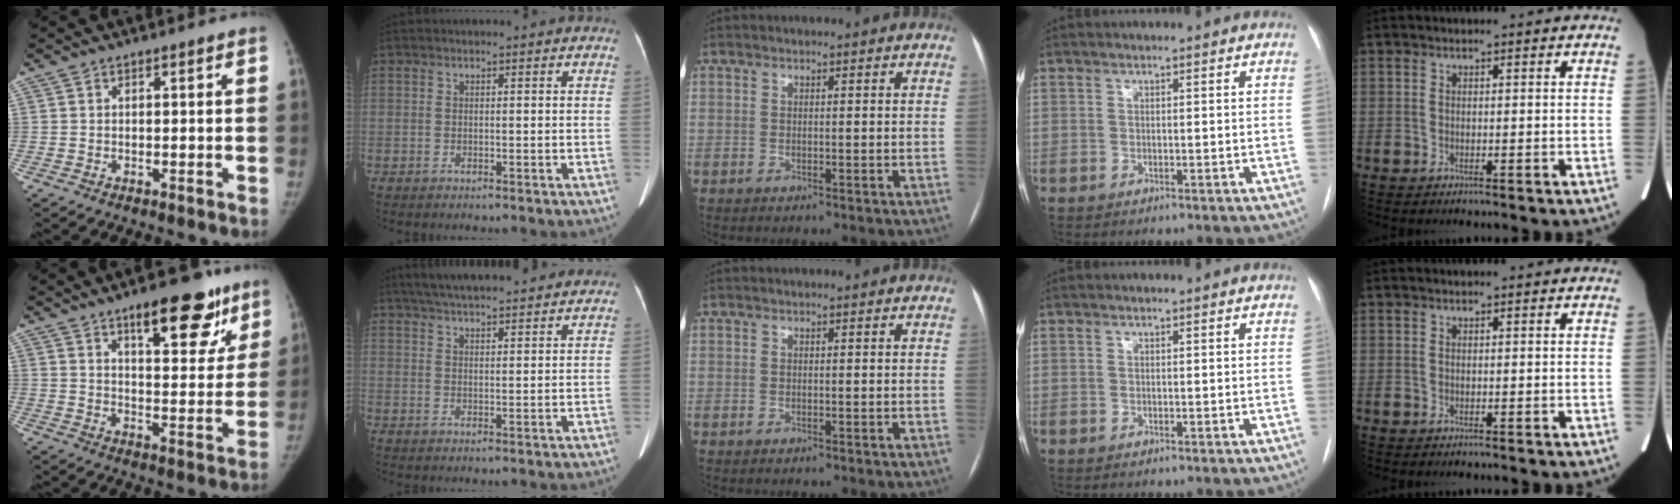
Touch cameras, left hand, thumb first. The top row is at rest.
{"thumb": {"total": 15.3, "force": [9.4, 5.8, 10.6], "torque": [-0.094, -0.042, 0.134]}, "index": {"total": 13.4, "force": [12.0, 1.6, 5.8], "torque": [-0.093, 0.035, 0.174]}}